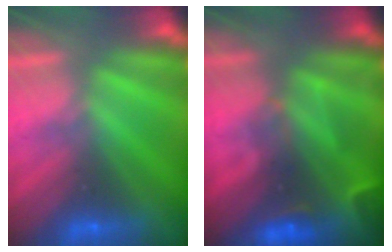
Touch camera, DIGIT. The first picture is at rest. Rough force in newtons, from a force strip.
{"total": 7.0}